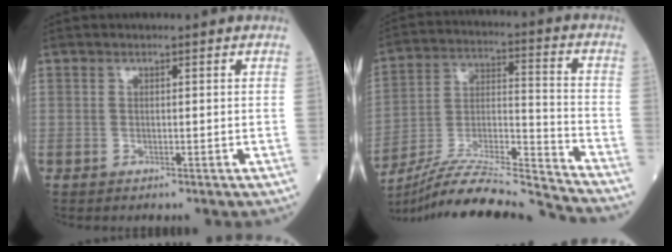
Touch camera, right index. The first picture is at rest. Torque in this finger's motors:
{"motor_torque": [-0.26, -0.30, 0.34, 0.11]}